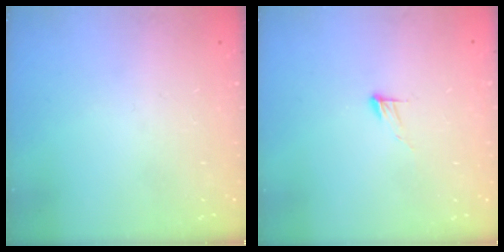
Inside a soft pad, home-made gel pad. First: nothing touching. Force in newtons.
{"total": 5.2, "press": 5.1, "slide": 0.4}